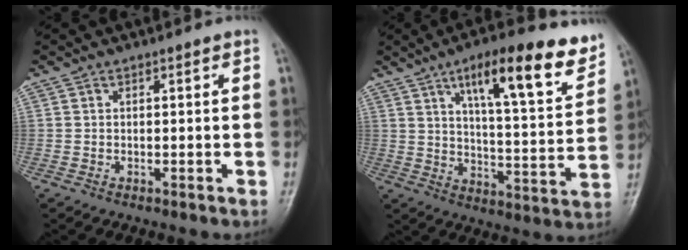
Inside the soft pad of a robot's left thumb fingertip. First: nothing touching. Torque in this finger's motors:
{"motor_torque": [0.47, 0.45, 1.34, -1.42, 0.10]}